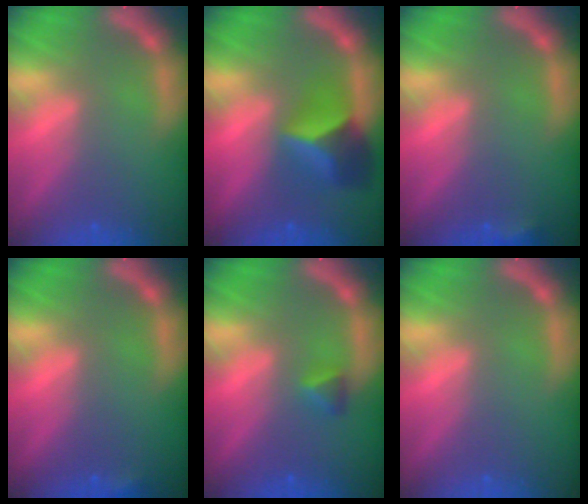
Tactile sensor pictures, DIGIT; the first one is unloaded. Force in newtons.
{"total": 5.4}
{"total": 1.4}
{"total": 0.9}
{"total": 1.4}
{"total": 0.0}